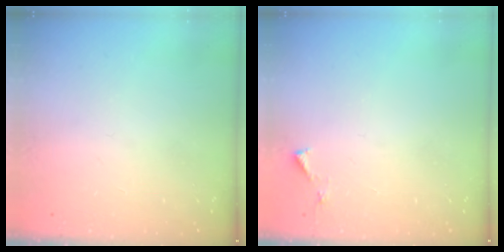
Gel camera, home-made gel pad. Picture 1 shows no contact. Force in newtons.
{"total": 3.2, "press": 3.2, "slide": 0.2}